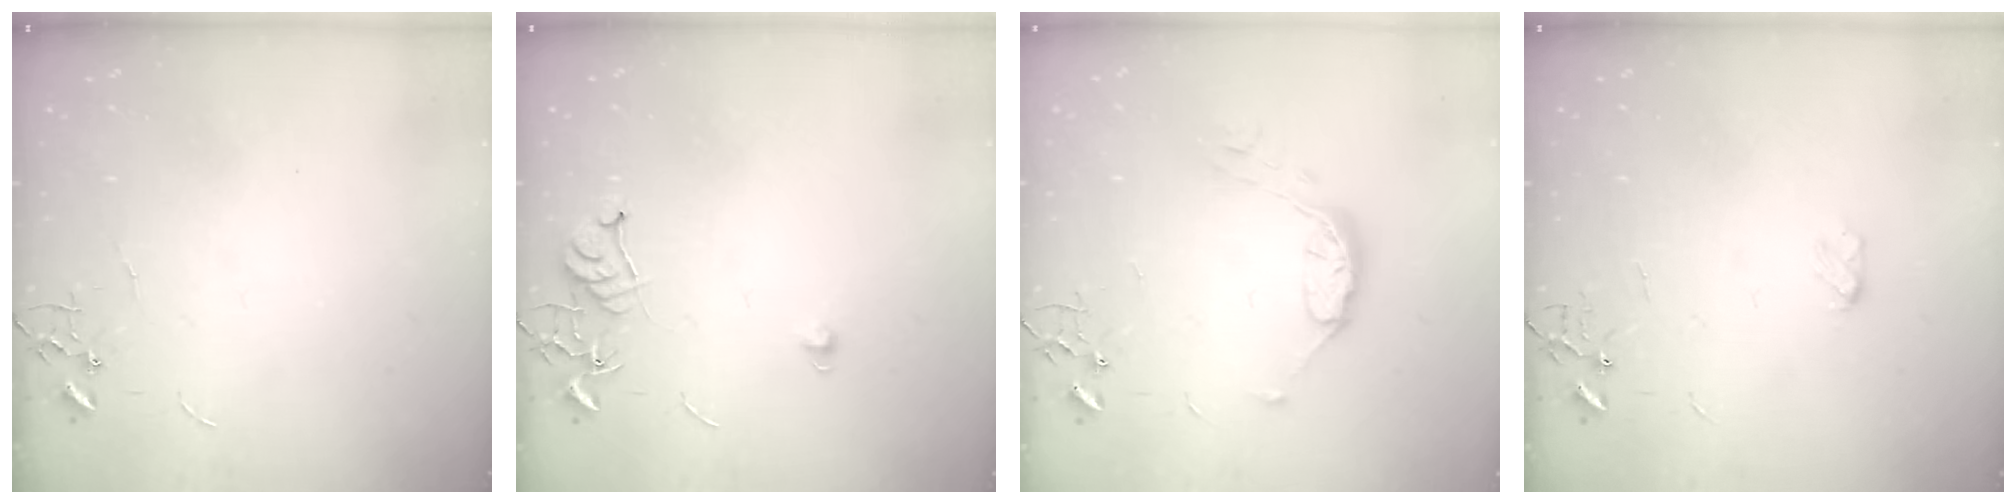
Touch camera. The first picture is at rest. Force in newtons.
{"total": 7.0, "press": 6.9, "slide": 0.7}
{"total": 8.8, "press": 8.8, "slide": 0.5}
{"total": 3.3, "press": 3.3, "slide": 0.6}